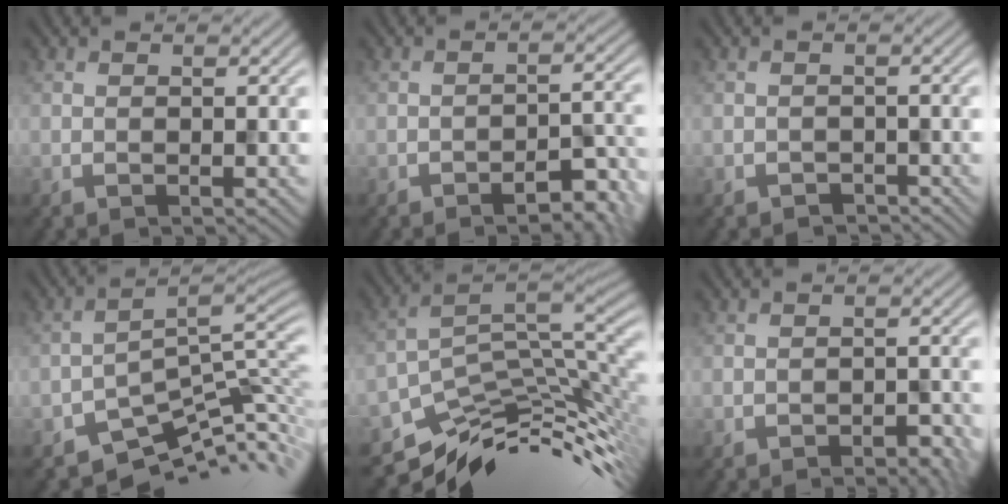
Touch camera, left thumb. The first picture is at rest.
{"total": 4.4, "force": [-3.7, 0.7, 2.4], "torque": [-0.030, 0.008, -0.046]}
{"total": 2.0, "force": [-1.1, -0.2, -1.6], "torque": [0.028, -0.001, -0.014]}
{"total": 8.2, "force": [-6.6, 2.2, 4.3], "torque": [-0.060, -0.003, -0.103]}
{"total": 8.5, "force": [-5.8, 3.2, 5.4], "torque": [-0.088, -0.007, -0.089]}
{"total": 3.0, "force": [-2.5, 0.6, 1.4], "torque": [-0.016, 0.009, -0.024]}